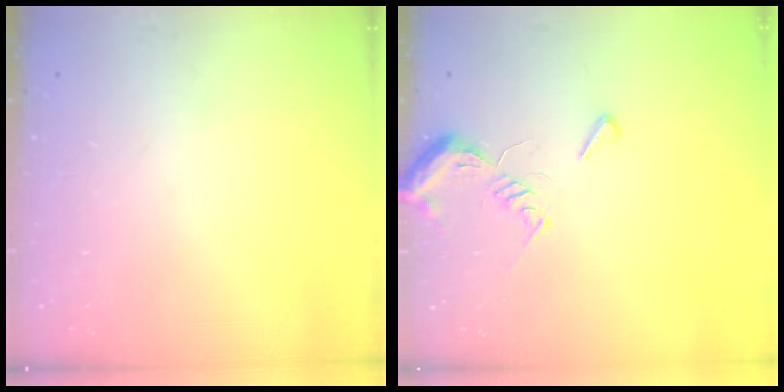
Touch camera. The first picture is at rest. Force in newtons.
{"total": 8.3, "press": 8.2, "slide": 0.8}